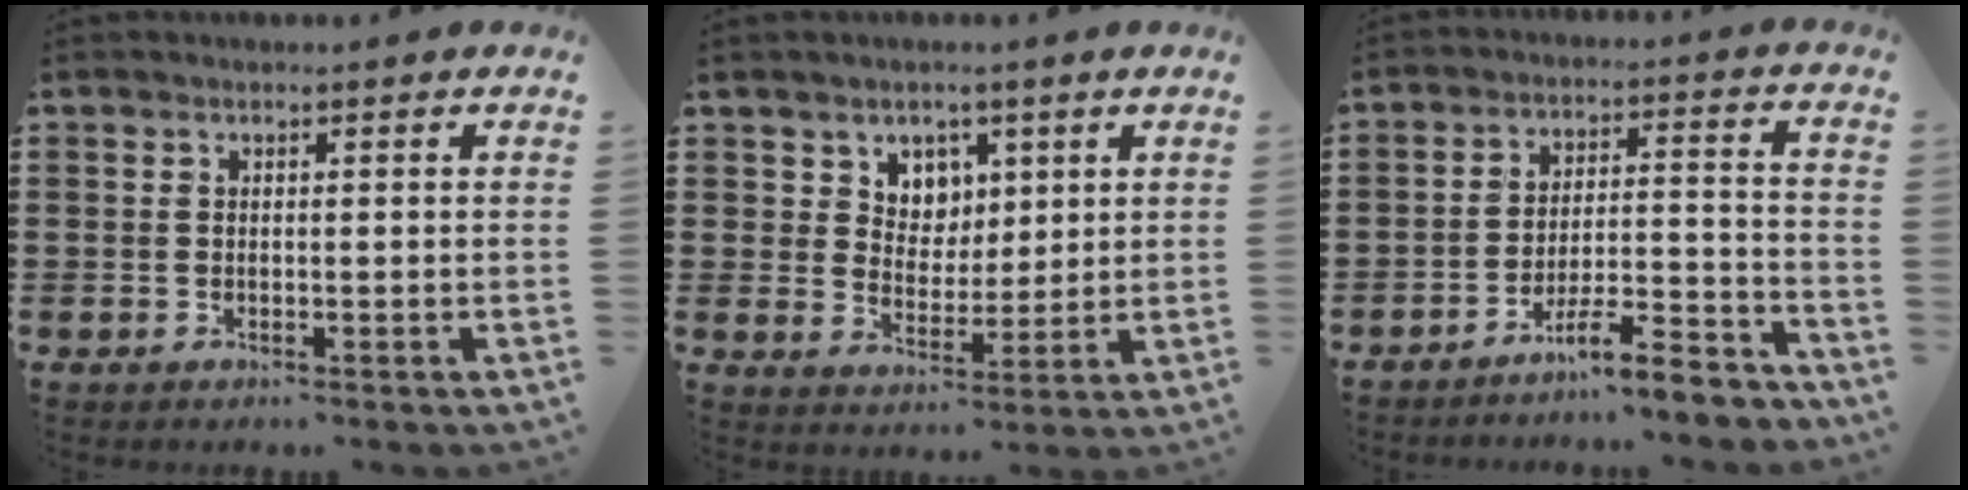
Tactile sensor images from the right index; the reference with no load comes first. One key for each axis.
{"total": 4.9, "fx": 3.0, "fy": 3.9, "fz": 0.1, "tx": -0.029, "ty": 0.002, "tz": 0.056}
{"total": 7.4, "fx": -6.5, "fy": 0.5, "fz": 3.4, "tx": -0.050, "ty": 0.009, "tz": -0.120}